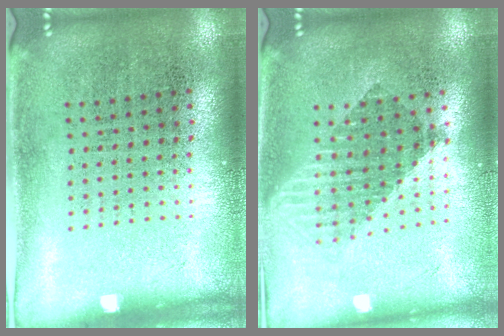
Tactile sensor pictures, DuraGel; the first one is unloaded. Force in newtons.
{"total": 1.6, "press": 1.4, "slide": 0.9}